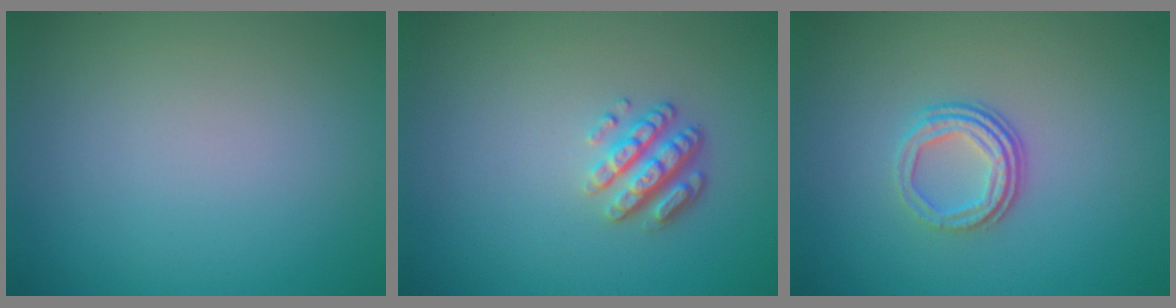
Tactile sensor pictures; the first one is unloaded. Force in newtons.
{"total": 2.9, "press": 2.4, "slide": 1.7}
{"total": 3.1, "press": 2.2, "slide": 2.2}